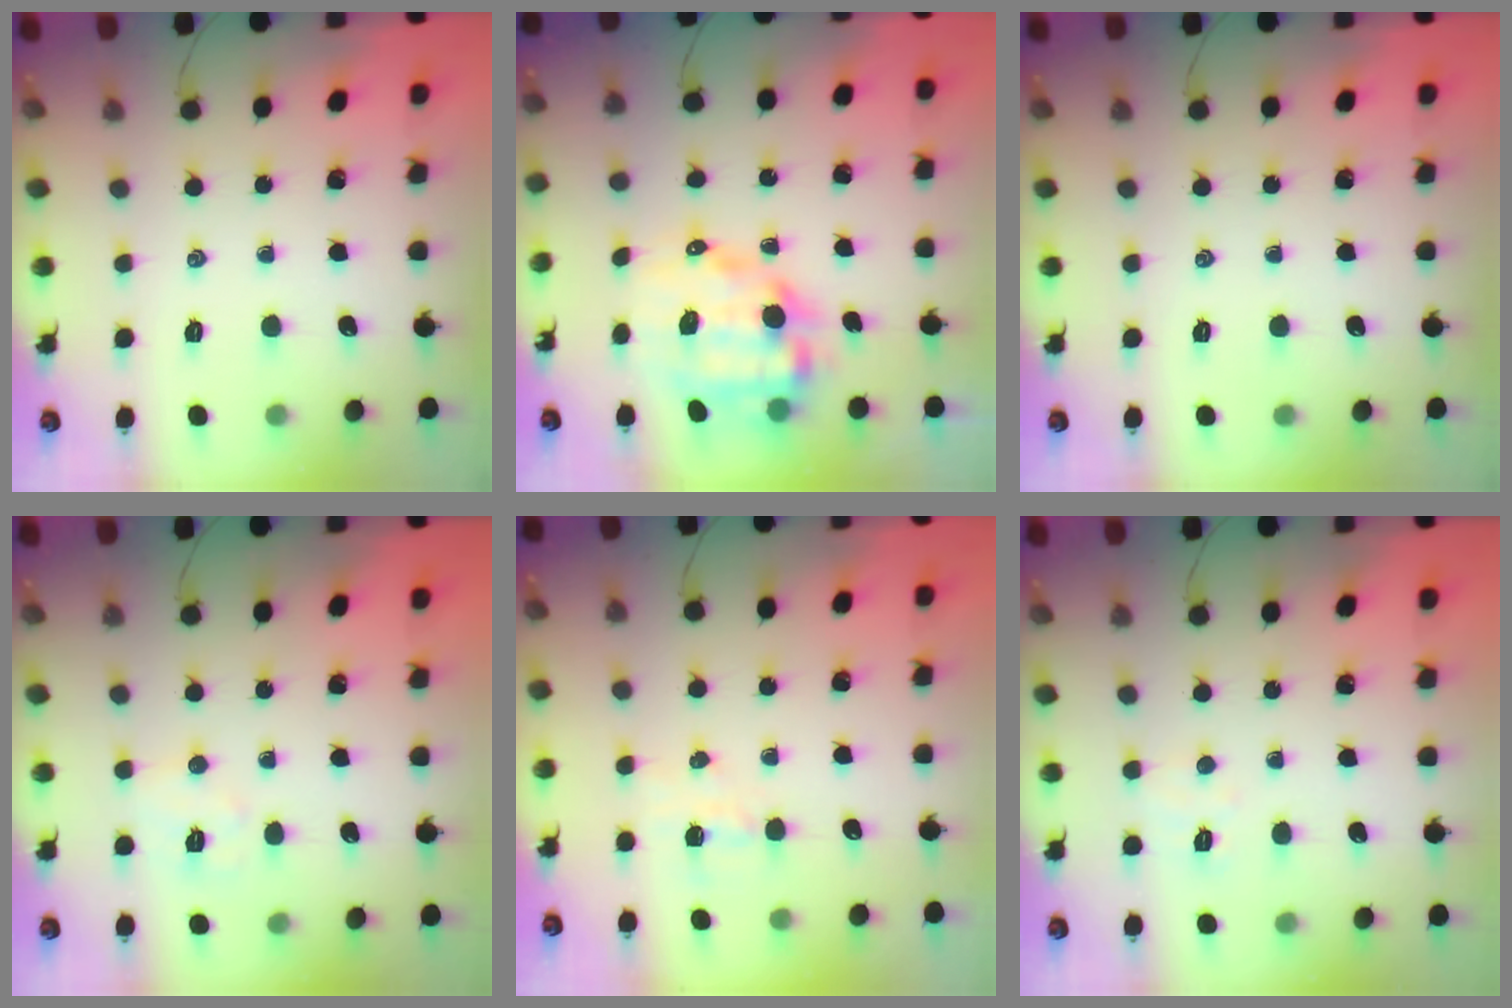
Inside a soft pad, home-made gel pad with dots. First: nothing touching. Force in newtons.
{"total": 10.6, "press": 10.2, "slide": 2.8}
{"total": 0.0}
{"total": 5.1, "press": 5.0, "slide": 1.0}
{"total": 3.5, "press": 3.3, "slide": 1.1}
{"total": 4.7, "press": 4.6, "slide": 1.0}